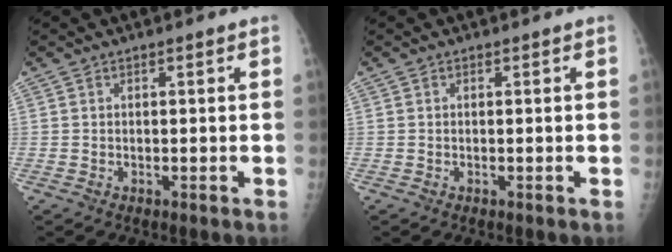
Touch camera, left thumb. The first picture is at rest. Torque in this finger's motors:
{"motor_torque": [0.02, 0.02, 0.00, 0.00, 0.00]}